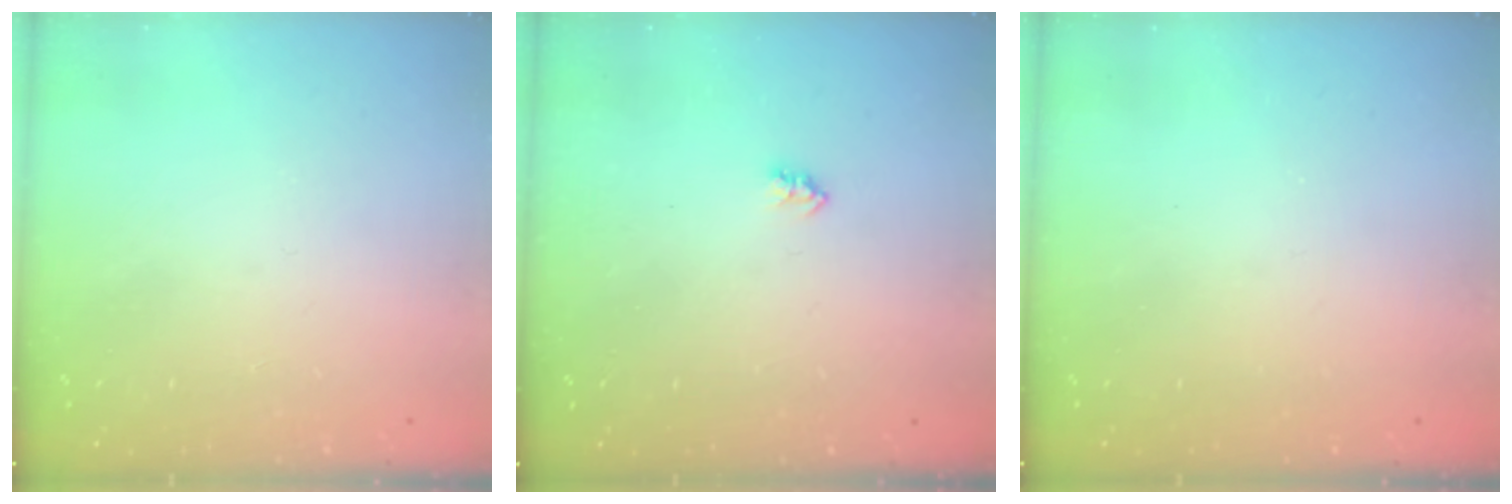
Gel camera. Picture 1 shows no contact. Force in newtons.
{"total": 2.1, "press": 2.1, "slide": 0.4}
{"total": 0.0}